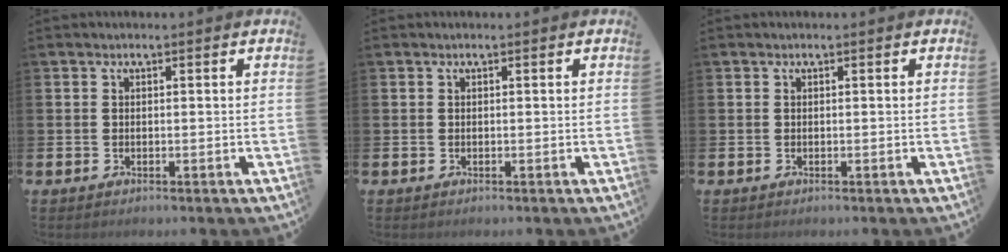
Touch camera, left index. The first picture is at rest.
{"total": 0.0}
{"total": 0.0}